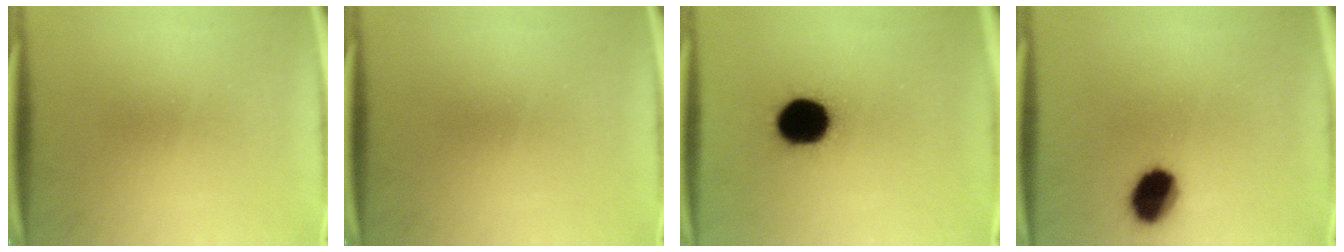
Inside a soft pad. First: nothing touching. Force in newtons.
{"total": 0.0}
{"total": 15.8}
{"total": 9.2}